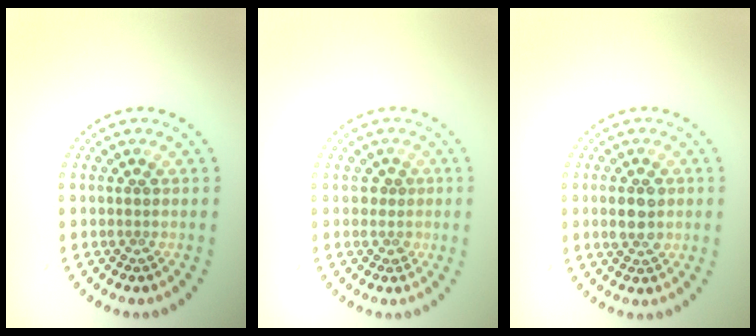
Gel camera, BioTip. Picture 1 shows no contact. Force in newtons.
{"total": 1.2, "press": 0.9, "slide": 0.8}
{"total": 2.4, "press": 2.4, "slide": 0.1}